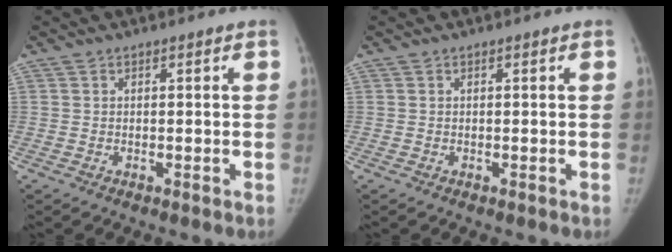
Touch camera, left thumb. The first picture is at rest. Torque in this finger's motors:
{"motor_torque": [0.00, 0.00, 0.42, -0.38, 0.01]}